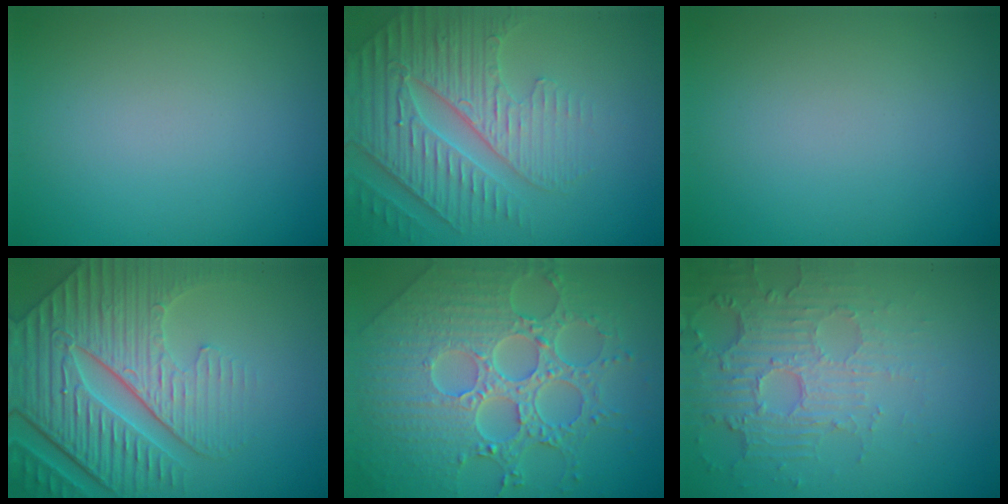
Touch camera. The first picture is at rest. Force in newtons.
{"total": 5.5, "press": 4.8, "slide": 2.7}
{"total": 0.0}
{"total": 8.2, "press": 6.3, "slide": 5.2}
{"total": 8.6, "press": 6.3, "slide": 5.8}
{"total": 5.5, "press": 3.5, "slide": 4.2}